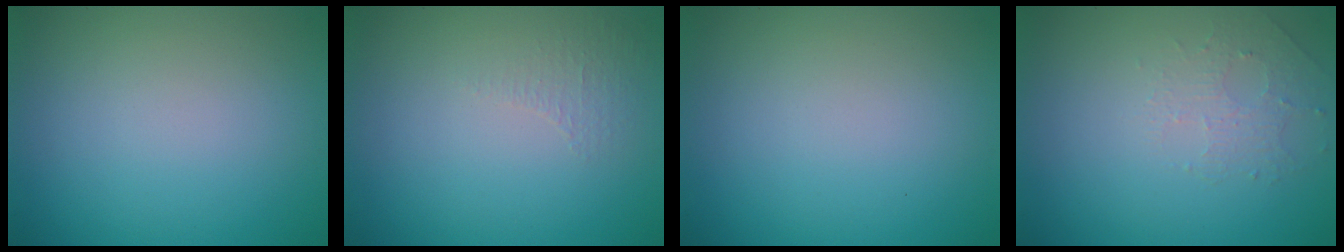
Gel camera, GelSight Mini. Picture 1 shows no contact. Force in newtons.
{"total": 0.8, "press": 0.4, "slide": 0.7}
{"total": 0.0}
{"total": 1.4, "press": 0.7, "slide": 1.2}